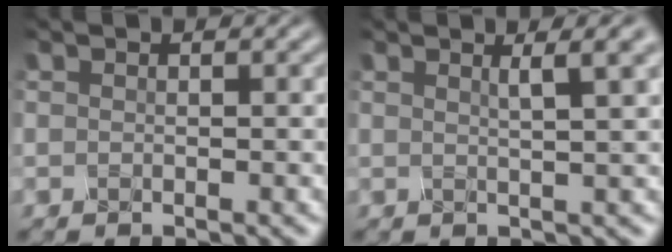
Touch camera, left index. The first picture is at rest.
{"total": 4.7, "force": [2.6, 1.3, 3.7], "torque": [-0.027, 0.035, 0.019]}